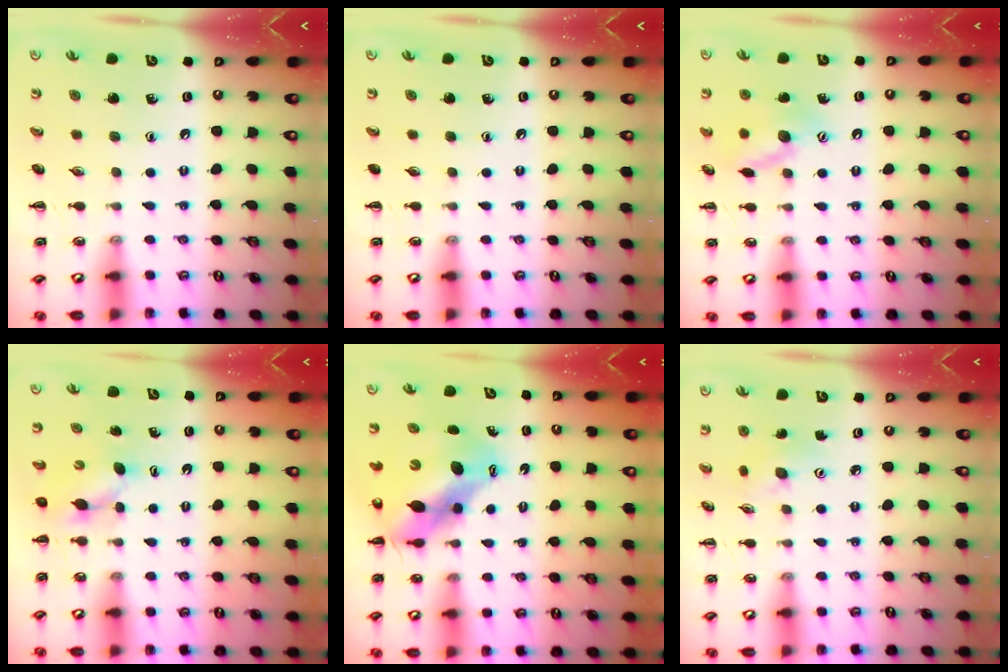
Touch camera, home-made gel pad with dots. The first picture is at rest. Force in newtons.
{"total": 0.0}
{"total": 11.6, "press": 11.4, "slide": 2.1}
{"total": 3.5, "press": 3.4, "slide": 0.9}
{"total": 9.9, "press": 9.6, "slide": 2.4}
{"total": 3.3, "press": 3.2, "slide": 0.9}